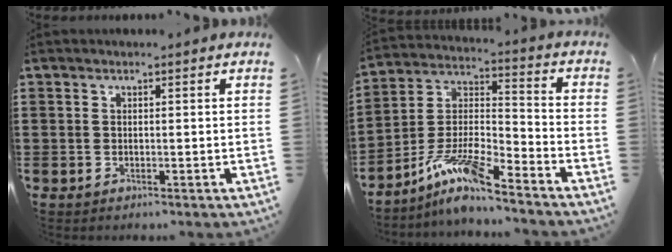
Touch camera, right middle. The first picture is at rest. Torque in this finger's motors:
{"motor_torque": [2.14, 0.00, 0.23, 0.21]}